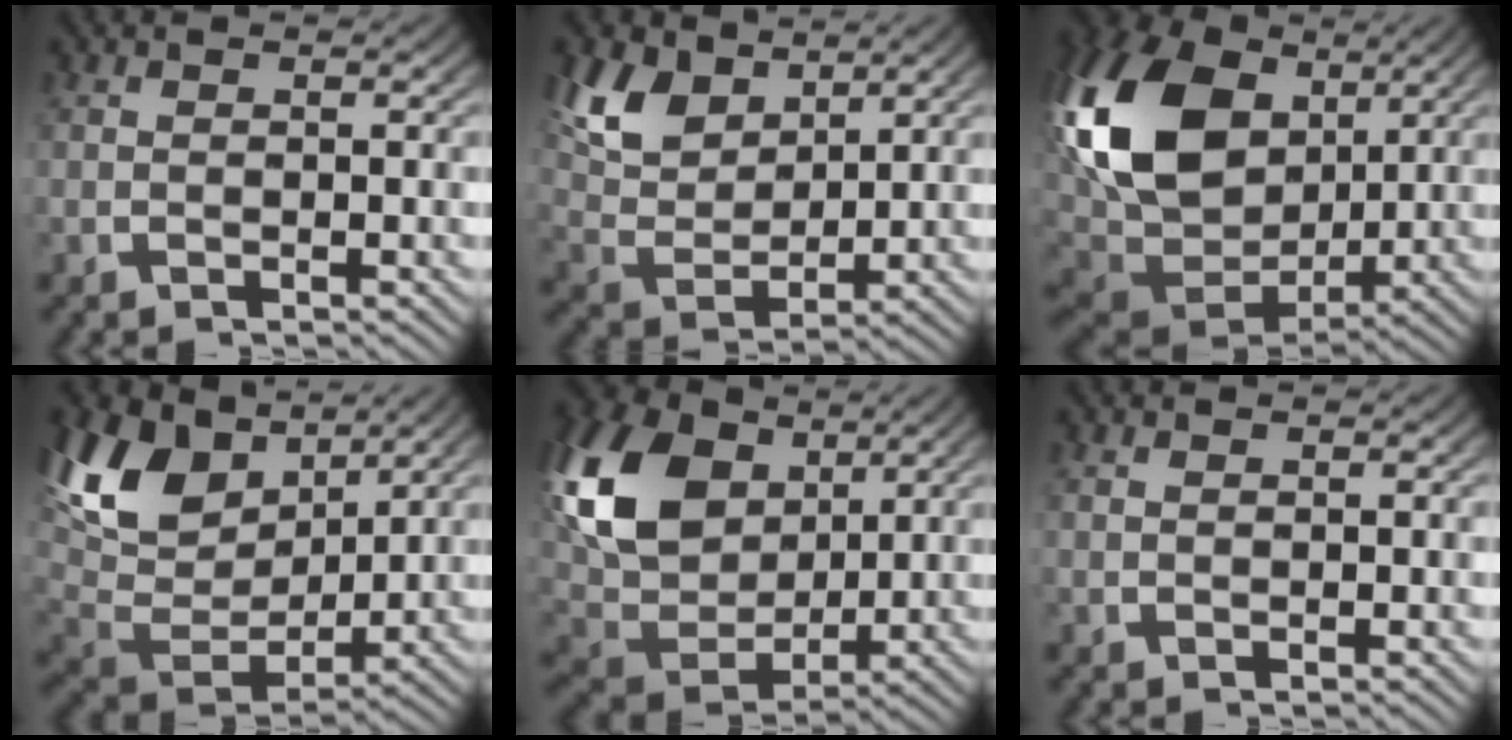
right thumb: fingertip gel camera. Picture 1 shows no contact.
{"total": 7.6, "force": [2.4, 5.1, 5.2], "torque": [-0.123, -0.015, 0.049]}
{"total": 16.8, "force": [1.5, 11.4, 12.2], "torque": [-0.276, -0.039, 0.036]}
{"total": 11.0, "force": [2.3, 7.2, 8.0], "torque": [-0.185, -0.021, 0.046]}
{"total": 13.8, "force": [1.9, 9.8, 9.6], "torque": [-0.227, -0.029, 0.037]}
{"total": 0.0}